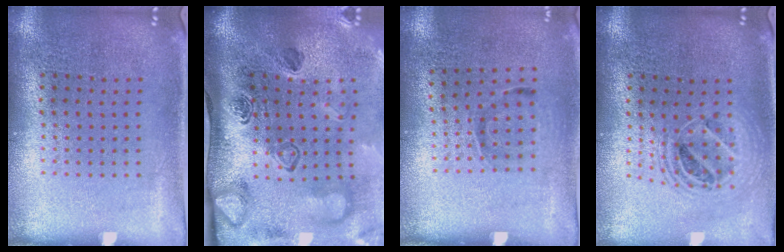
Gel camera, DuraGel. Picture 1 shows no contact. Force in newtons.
{"total": 4.3, "press": 2.9, "slide": 3.2}
{"total": 0.9, "press": 0.7, "slide": 0.6}
{"total": 1.8, "press": 1.5, "slide": 1.0}